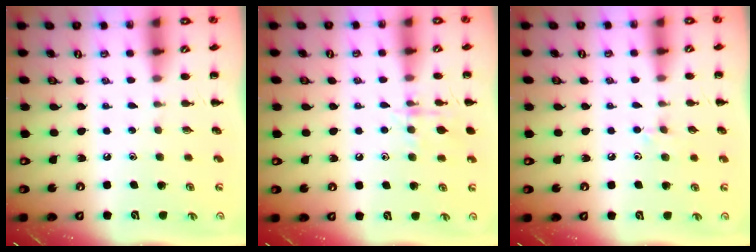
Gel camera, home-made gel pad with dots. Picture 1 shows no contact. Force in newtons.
{"total": 9.4, "press": 9.3, "slide": 1.1}
{"total": 5.2, "press": 5.0, "slide": 1.7}